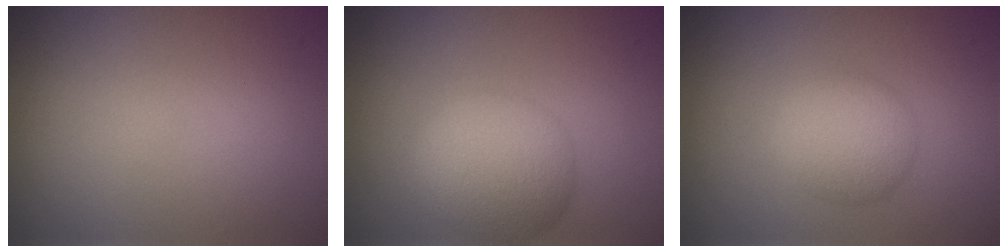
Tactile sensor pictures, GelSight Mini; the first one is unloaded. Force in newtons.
{"total": 5.8, "press": 5.8, "slide": 0.4}
{"total": 3.5, "press": 3.5, "slide": 0.1}